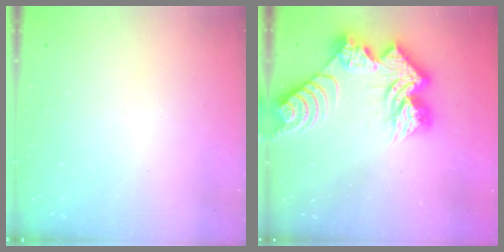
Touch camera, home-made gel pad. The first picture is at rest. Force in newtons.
{"total": 19.6, "press": 19.6, "slide": 1.4}